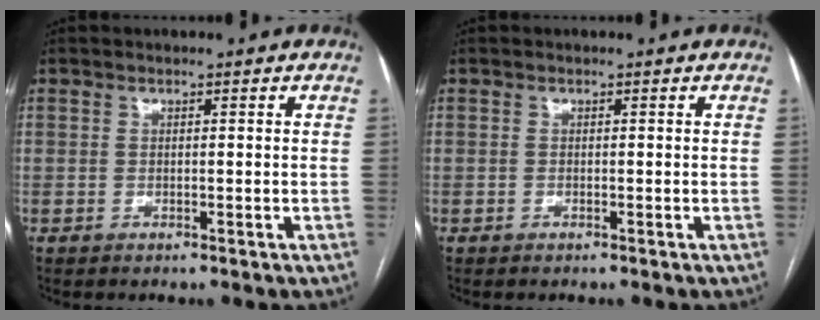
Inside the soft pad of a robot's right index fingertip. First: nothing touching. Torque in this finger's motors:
{"motor_torque": [-0.07, 0.07, -0.02, -0.03]}